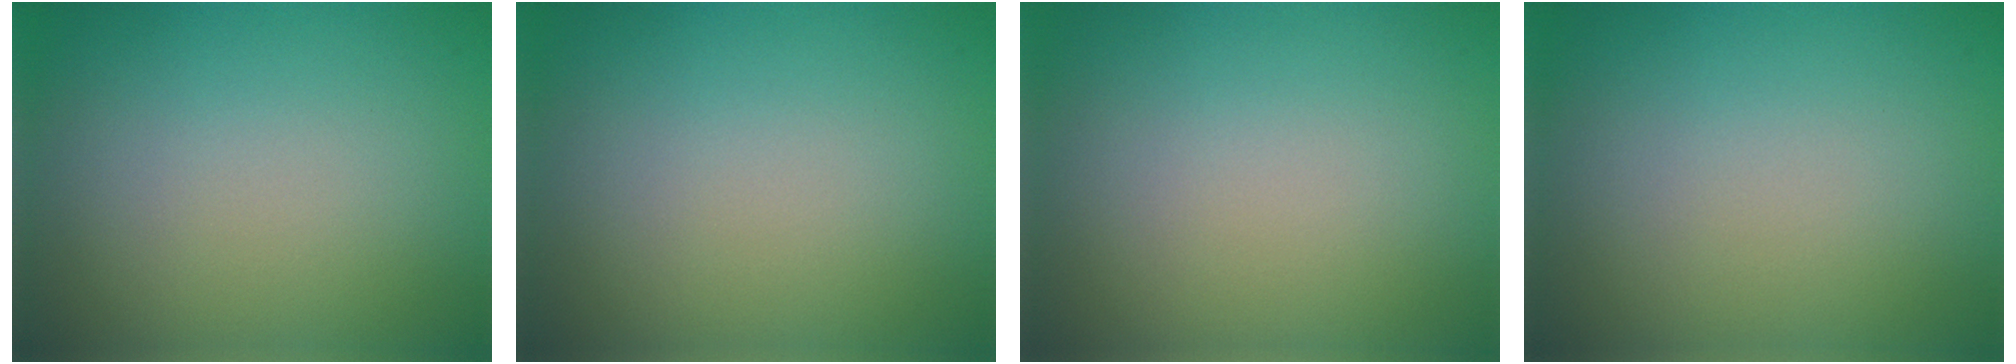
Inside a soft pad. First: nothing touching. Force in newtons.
{"total": 0.0}
{"total": 0.0}
{"total": 0.0}